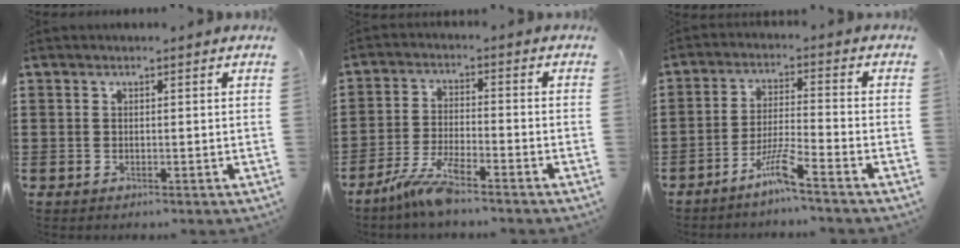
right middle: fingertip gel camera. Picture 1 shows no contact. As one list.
[{"total": 6.1, "force": [-4.8, 0.5, 3.7], "torque": [-0.094, -0.014, -0.095]}, {"total": 5.6, "force": [-4.3, -0.1, 3.5], "torque": [-0.080, -0.011, -0.084]}]